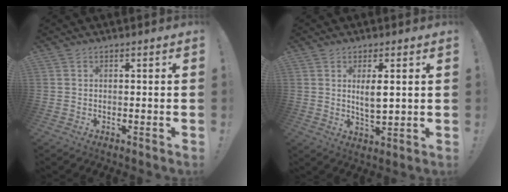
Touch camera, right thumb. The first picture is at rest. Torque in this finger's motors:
{"motor_torque": [0.08, 0.12, 0.35, 0.37, -0.02]}